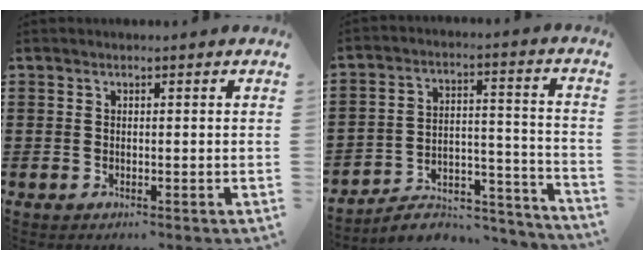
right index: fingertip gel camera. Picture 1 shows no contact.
{"total": 7.2, "force": [-6.5, 2.1, 2.4], "torque": [-0.037, 0.017, -0.122]}